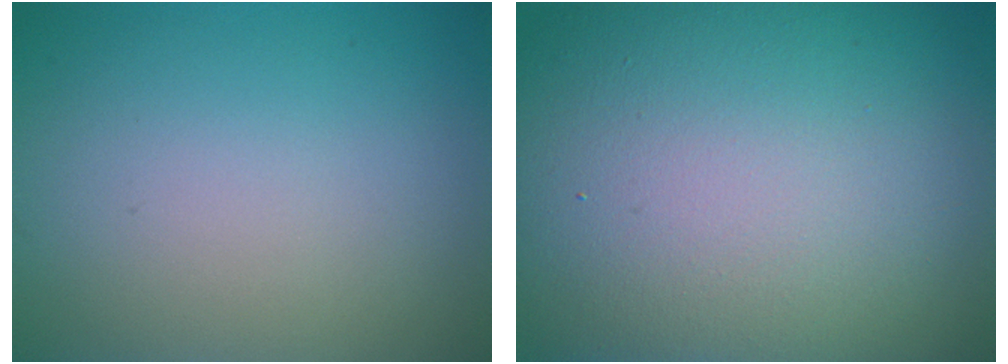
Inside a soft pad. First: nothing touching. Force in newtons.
{"total": 20.1, "press": 20.1, "slide": 1.2}